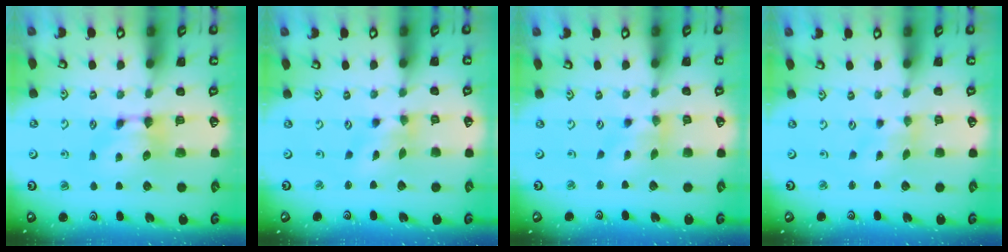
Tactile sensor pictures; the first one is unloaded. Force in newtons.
{"total": 1.4, "press": 0.4, "slide": 1.4}
{"total": 1.8, "press": 1.3, "slide": 1.3}
{"total": 1.9, "press": 1.6, "slide": 0.9}